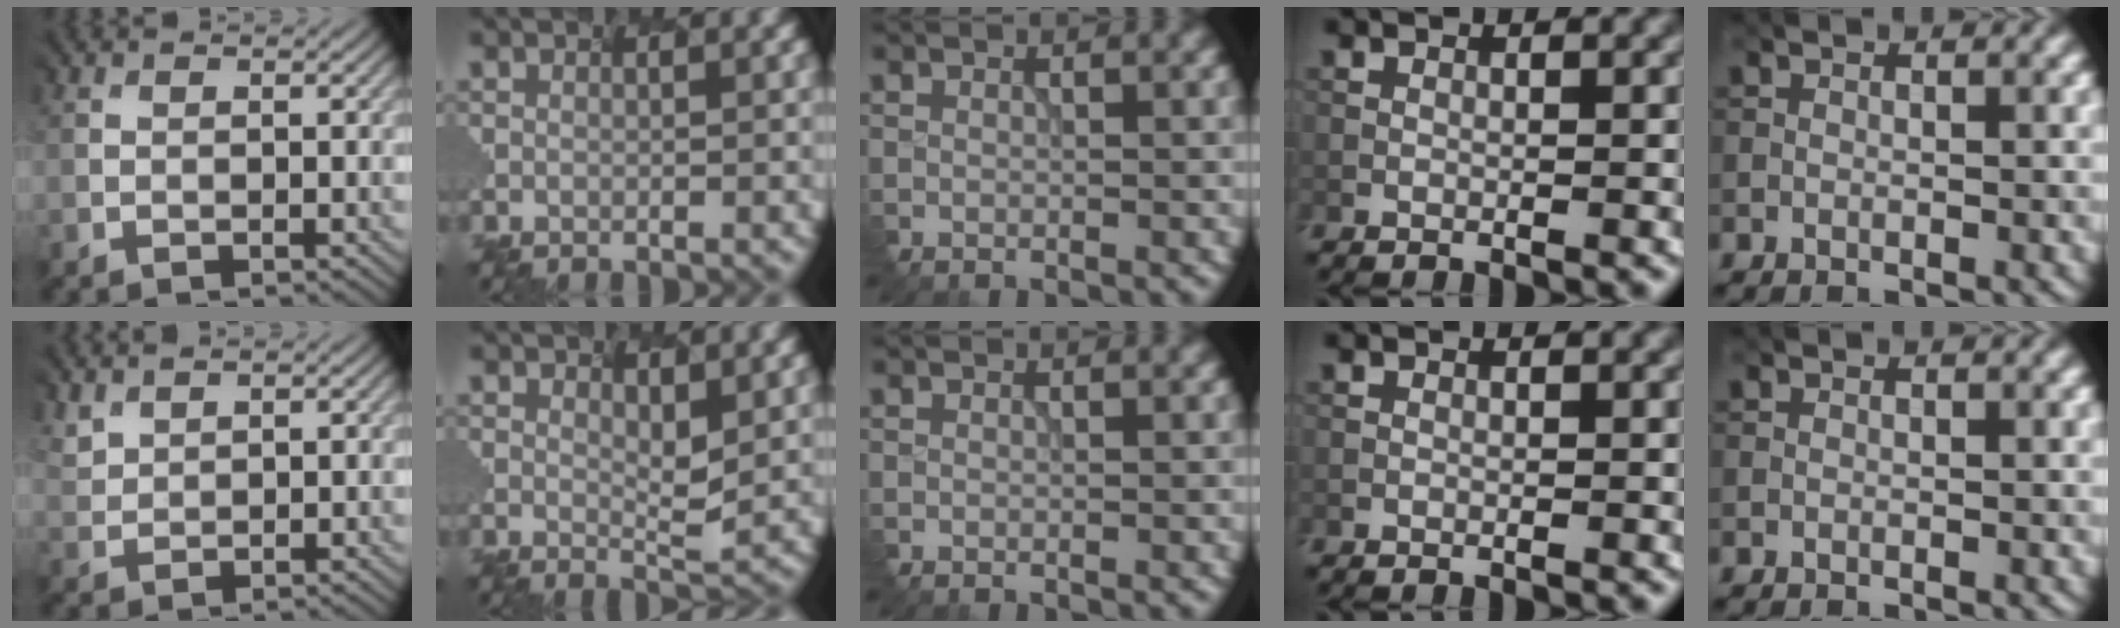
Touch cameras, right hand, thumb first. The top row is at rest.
{"thumb": {"total": 2.4, "force": [2.2, 0.7, -0.6], "torque": [-0.005, 0.002, 0.049]}, "index": {"total": 1.0, "force": [0.0, -1.0, 0.2], "torque": [-0.034, -0.023, 0.034]}}